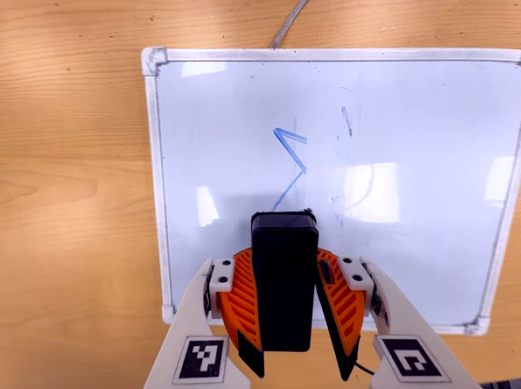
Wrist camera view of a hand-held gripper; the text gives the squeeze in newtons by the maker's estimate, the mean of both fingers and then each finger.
{"total": 9.7, "left": 8.7, "right": 10.7}